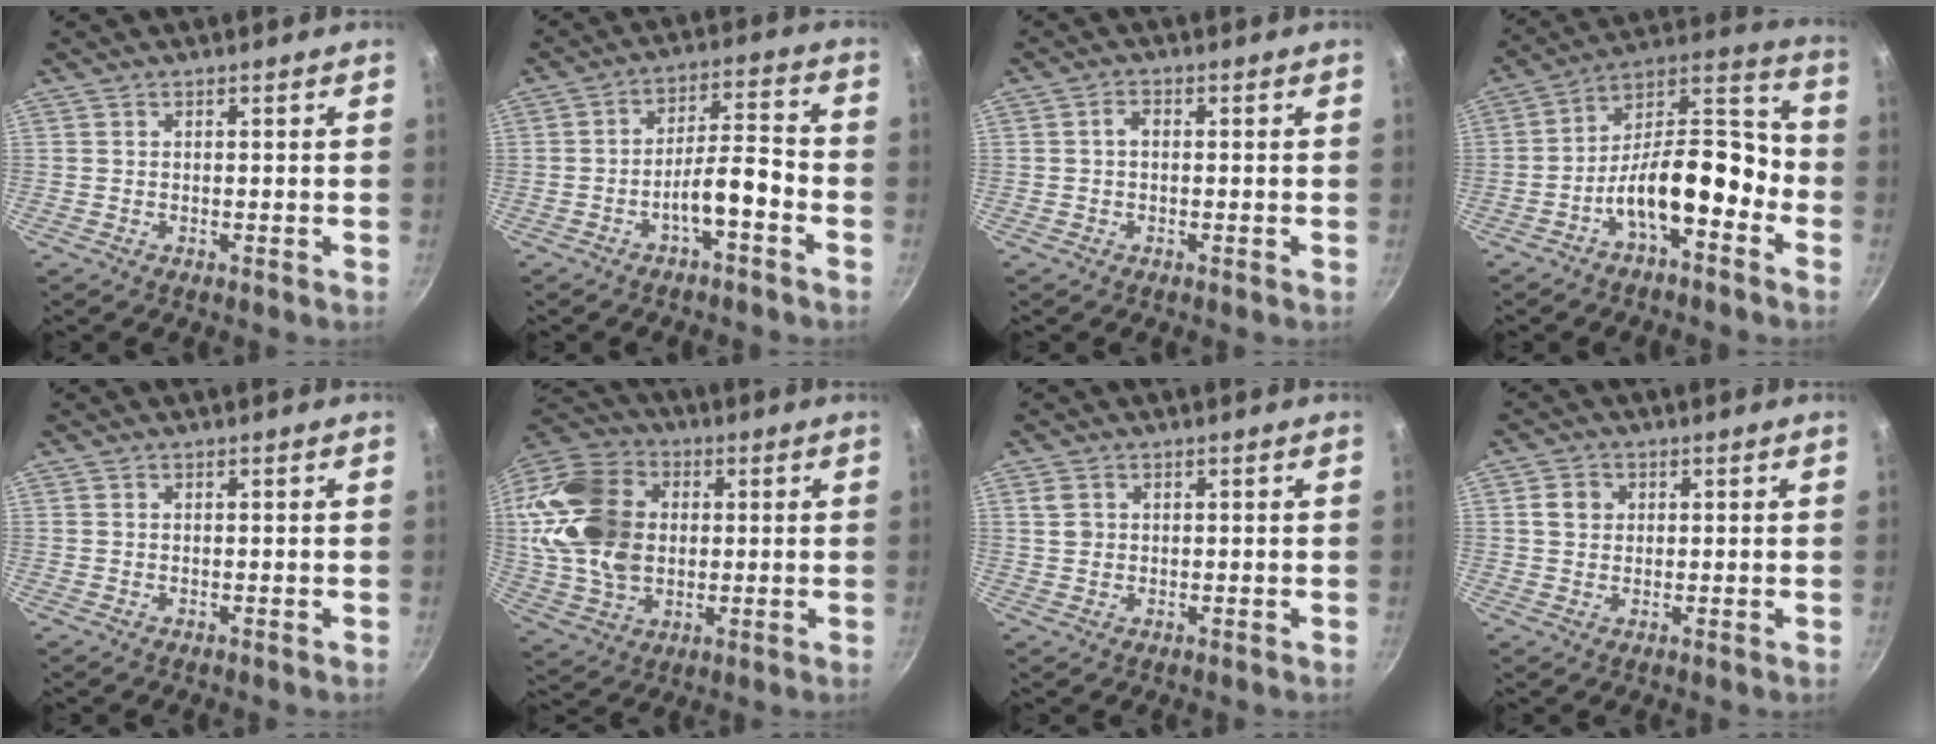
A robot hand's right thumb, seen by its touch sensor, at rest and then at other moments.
{"total": 7.9, "force": [-3.4, 2.5, 6.7], "torque": [-0.110, 0.043, -0.057]}
{"total": 1.8, "force": [0.0, 1.1, 1.5], "torque": [-0.023, 0.008, -0.003]}
{"total": 16.8, "force": [-5.8, 7.4, 13.9], "torque": [-0.208, 0.080, -0.098]}
{"total": 0.0}
{"total": 22.2, "force": [2.2, 15.9, 15.4], "torque": [-0.330, 0.011, 0.044]}
{"total": 2.2, "force": [0.7, 1.8, 1.2], "torque": [-0.020, -0.001, 0.017]}
{"total": 3.5, "force": [0.8, 3.0, 1.7], "torque": [-0.019, 0.001, 0.014]}